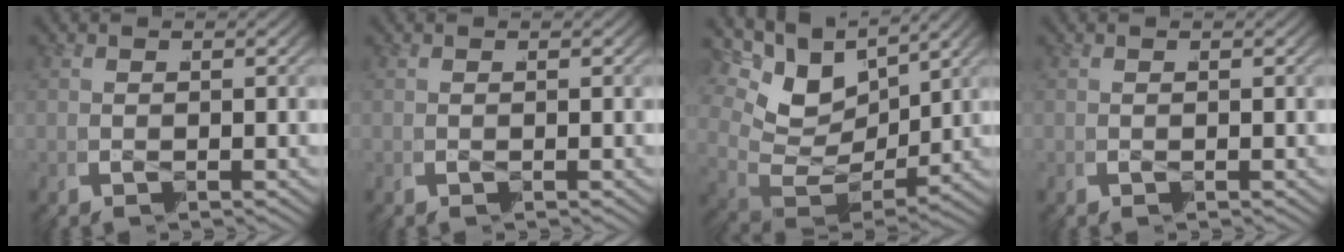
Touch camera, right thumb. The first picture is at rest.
{"total": 0.0}
{"total": 8.4, "force": [0.7, 6.4, 5.4], "torque": [-0.131, -0.036, 0.027]}
{"total": 0.0}